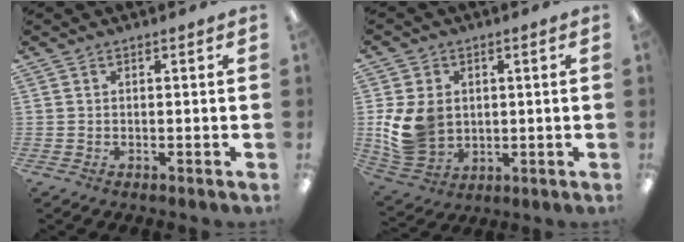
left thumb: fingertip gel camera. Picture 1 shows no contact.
{"total": 11.2, "force": [1.0, 9.2, 6.3], "torque": [-0.153, 0.006, 0.021]}